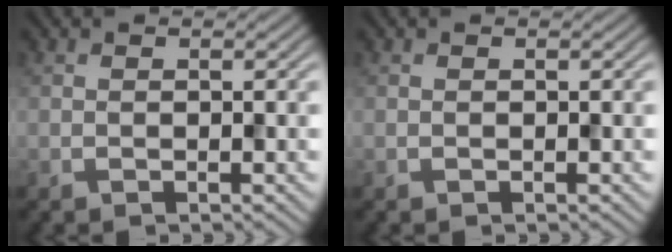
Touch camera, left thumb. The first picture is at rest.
{"total": 0.0}